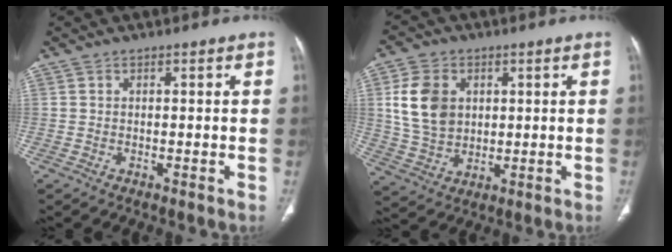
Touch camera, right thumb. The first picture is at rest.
{"total": 10.8, "force": [2.5, 8.3, 6.5], "torque": [-0.106, -0.006, 0.054]}